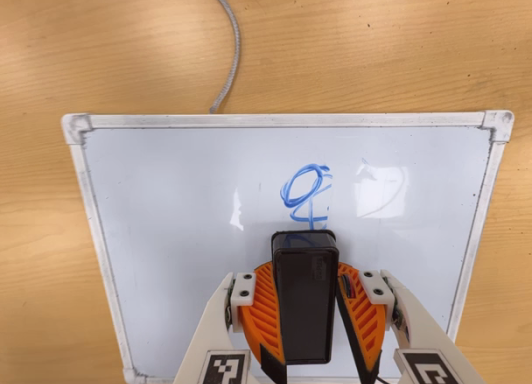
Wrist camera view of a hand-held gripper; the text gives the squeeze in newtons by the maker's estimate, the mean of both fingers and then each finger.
{"total": 10.2, "left": 9.8, "right": 10.6}